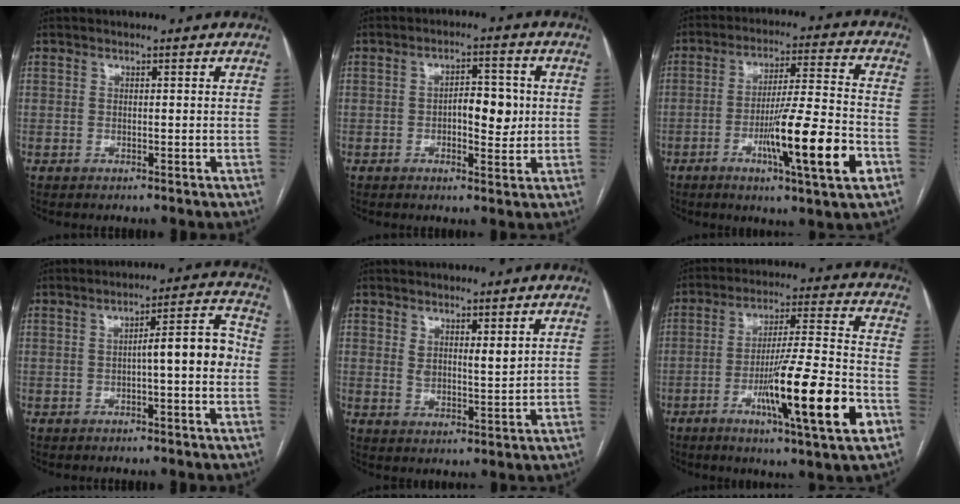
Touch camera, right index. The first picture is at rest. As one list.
[{"total": 5.8, "force": [-0.1, 2.5, 5.2], "torque": [-0.072, 0.008, -0.001]}, {"total": 15.3, "force": [-5.6, 0.1, 14.2], "torque": [-0.235, -0.013, -0.091]}, {"total": 7.1, "force": [-0.8, 1.0, 7.0], "torque": [-0.093, 0.026, -0.013]}, {"total": 3.8, "force": [2.3, 1.1, 2.9], "torque": [-0.055, -0.009, 0.044]}, {"total": 17.8, "force": [-6.6, 0.3, 16.5], "torque": [-0.260, -0.014, -0.105]}]